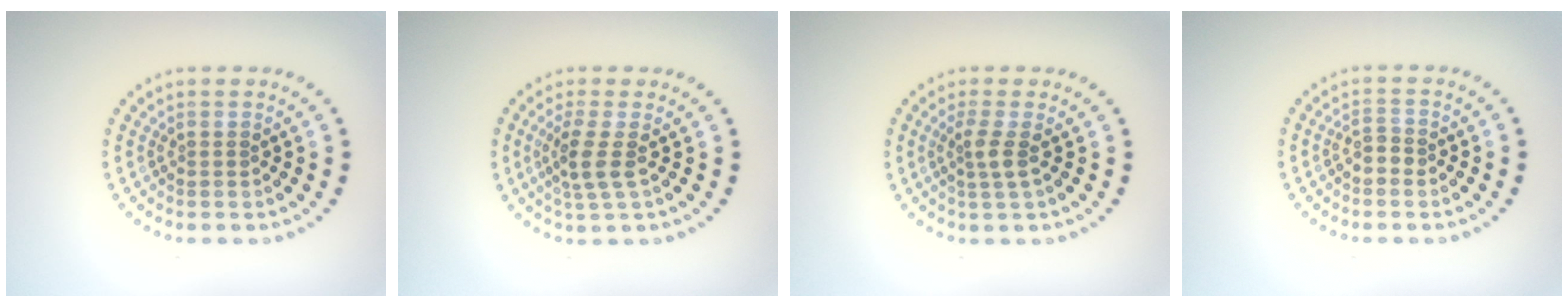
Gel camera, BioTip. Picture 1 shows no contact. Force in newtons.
{"total": 2.6, "press": 2.1, "slide": 1.6}
{"total": 1.9, "press": 1.5, "slide": 1.2}
{"total": 1.2, "press": 1.1, "slide": 0.5}